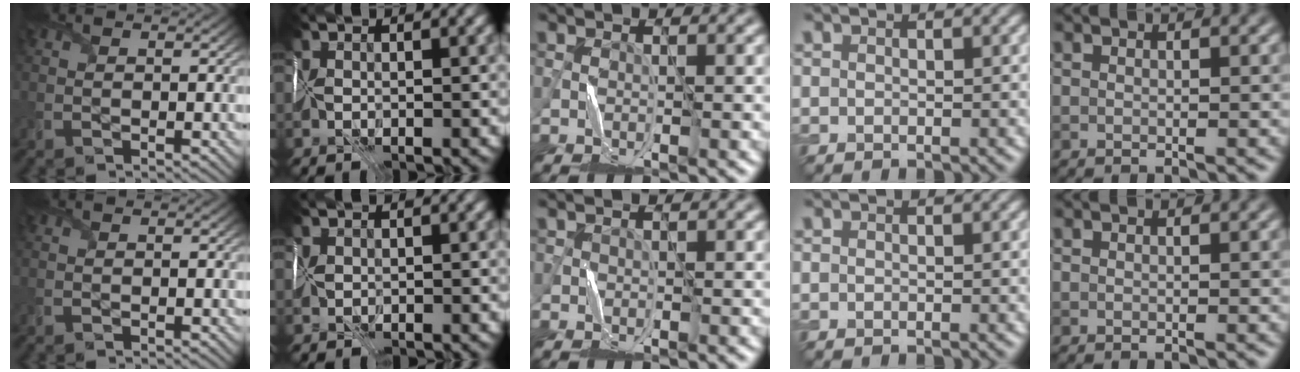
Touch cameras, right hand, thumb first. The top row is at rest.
{"index": {"total": 0.7, "force": [0.0, 0.6, 0.4], "torque": [-0.007, 0.001, -0.002]}, "ring": {"total": 0.5, "force": [-0.5, 0.0, 0.1], "torque": [0.004, 0.002, -0.008]}}